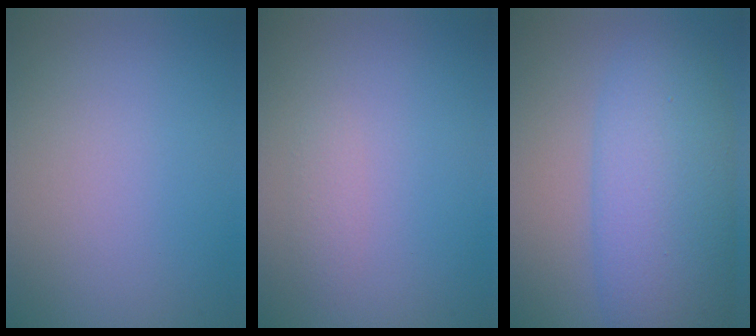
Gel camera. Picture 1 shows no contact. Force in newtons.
{"total": 0.8, "press": 0.8, "slide": 0.0}
{"total": 8.6, "press": 8.6, "slide": 0.2}